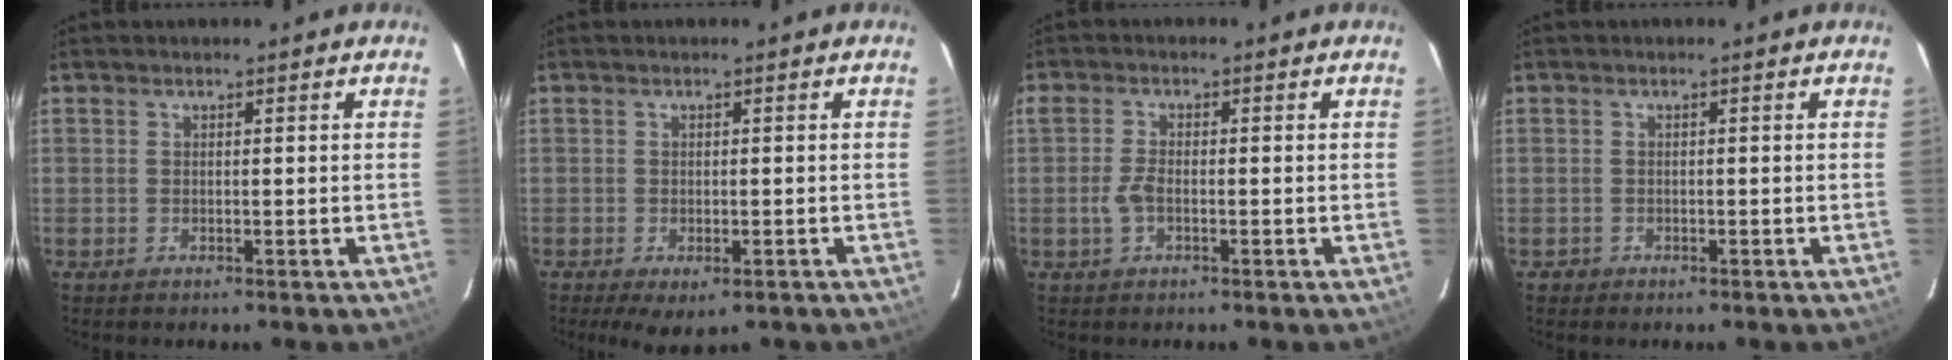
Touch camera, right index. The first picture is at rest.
{"total": 5.1, "force": [-2.9, 2.5, 3.4], "torque": [-0.064, -0.024, -0.041]}
{"total": 2.9, "force": [-1.0, 1.4, 2.4], "torque": [-0.058, 0.003, -0.020]}
{"total": 1.3, "force": [-0.7, 1.2, 0.1], "torque": [-0.004, 0.005, -0.007]}